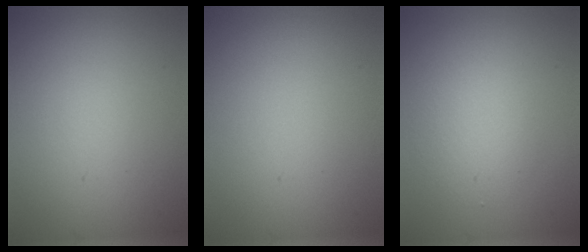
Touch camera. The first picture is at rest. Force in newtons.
{"total": 0.0}
{"total": 2.4, "press": 2.4, "slide": 0.2}